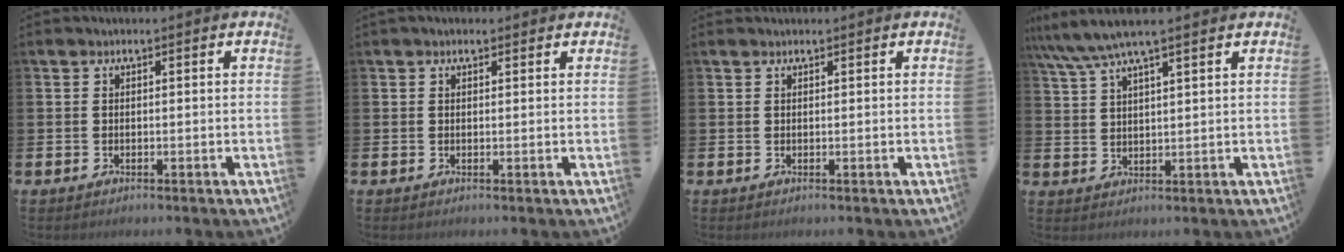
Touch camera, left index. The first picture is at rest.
{"total": 1.0, "force": [0.8, 0.5, 0.3], "torque": [0.003, 0.003, 0.012]}
{"total": 0.6, "force": [0.6, 0.1, -0.1], "torque": [0.011, -0.004, 0.010]}
{"total": 6.3, "force": [5.1, 0.8, 3.6], "torque": [-0.085, -0.010, 0.092]}